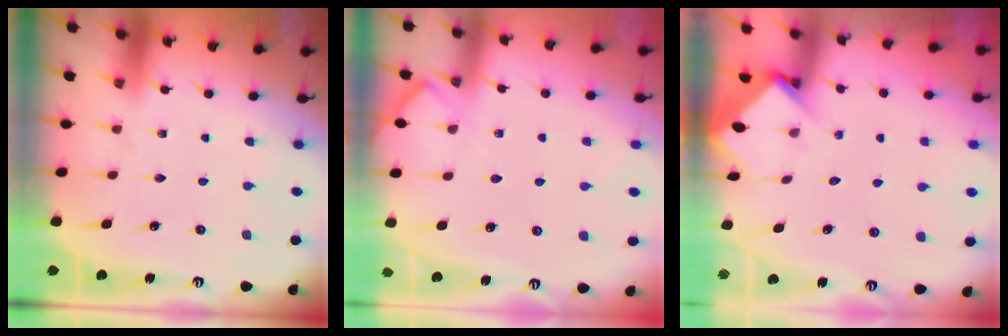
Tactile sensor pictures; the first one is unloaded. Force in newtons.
{"total": 3.8, "press": 3.8, "slide": 0.6}
{"total": 3.8, "press": 3.8, "slide": 0.3}